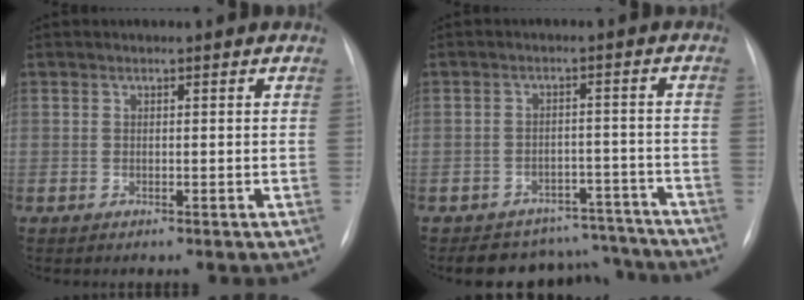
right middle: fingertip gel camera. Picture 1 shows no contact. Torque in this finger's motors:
{"motor_torque": [0.42, -0.50, 0.07, 0.05]}